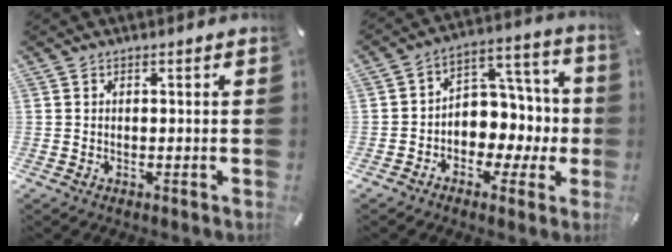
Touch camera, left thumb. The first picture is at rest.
{"total": 9.2, "force": [-1.5, 8.2, 3.8], "torque": [-0.041, 0.002, -0.021]}